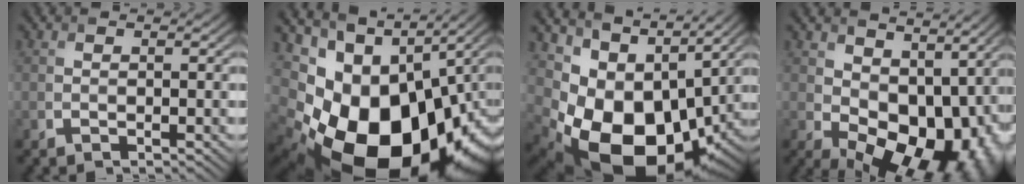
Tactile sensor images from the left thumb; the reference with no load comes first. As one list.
[{"total": 20.4, "force": [-4.7, 14.4, 13.7], "torque": [-0.245, -0.056, -0.049]}, {"total": 14.7, "force": [-0.9, 10.8, 9.9], "torque": [-0.186, -0.038, 0.012]}, {"total": 13.8, "force": [1.9, 9.4, 10.0], "torque": [-0.139, -0.025, 0.061]}]